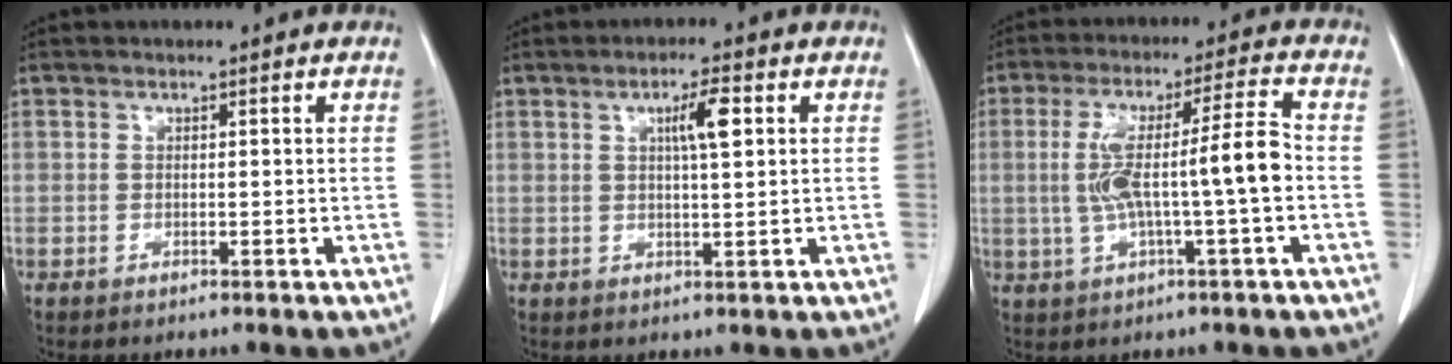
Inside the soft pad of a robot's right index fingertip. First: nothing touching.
{"total": 4.4, "force": [1.5, 0.5, 4.1], "torque": [-0.070, 0.002, 0.024]}
{"total": 10.8, "force": [-0.9, 0.2, 10.7], "torque": [-0.198, 0.023, -0.016]}